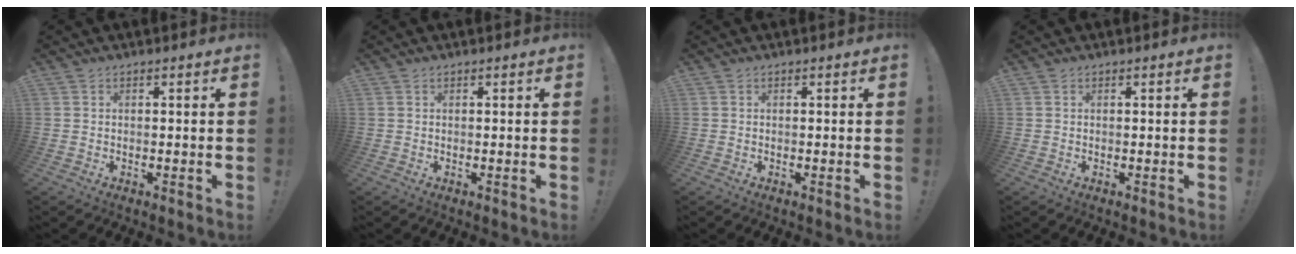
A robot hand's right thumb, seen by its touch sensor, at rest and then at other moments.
{"total": 0.0}
{"total": 0.0}
{"total": 0.0}